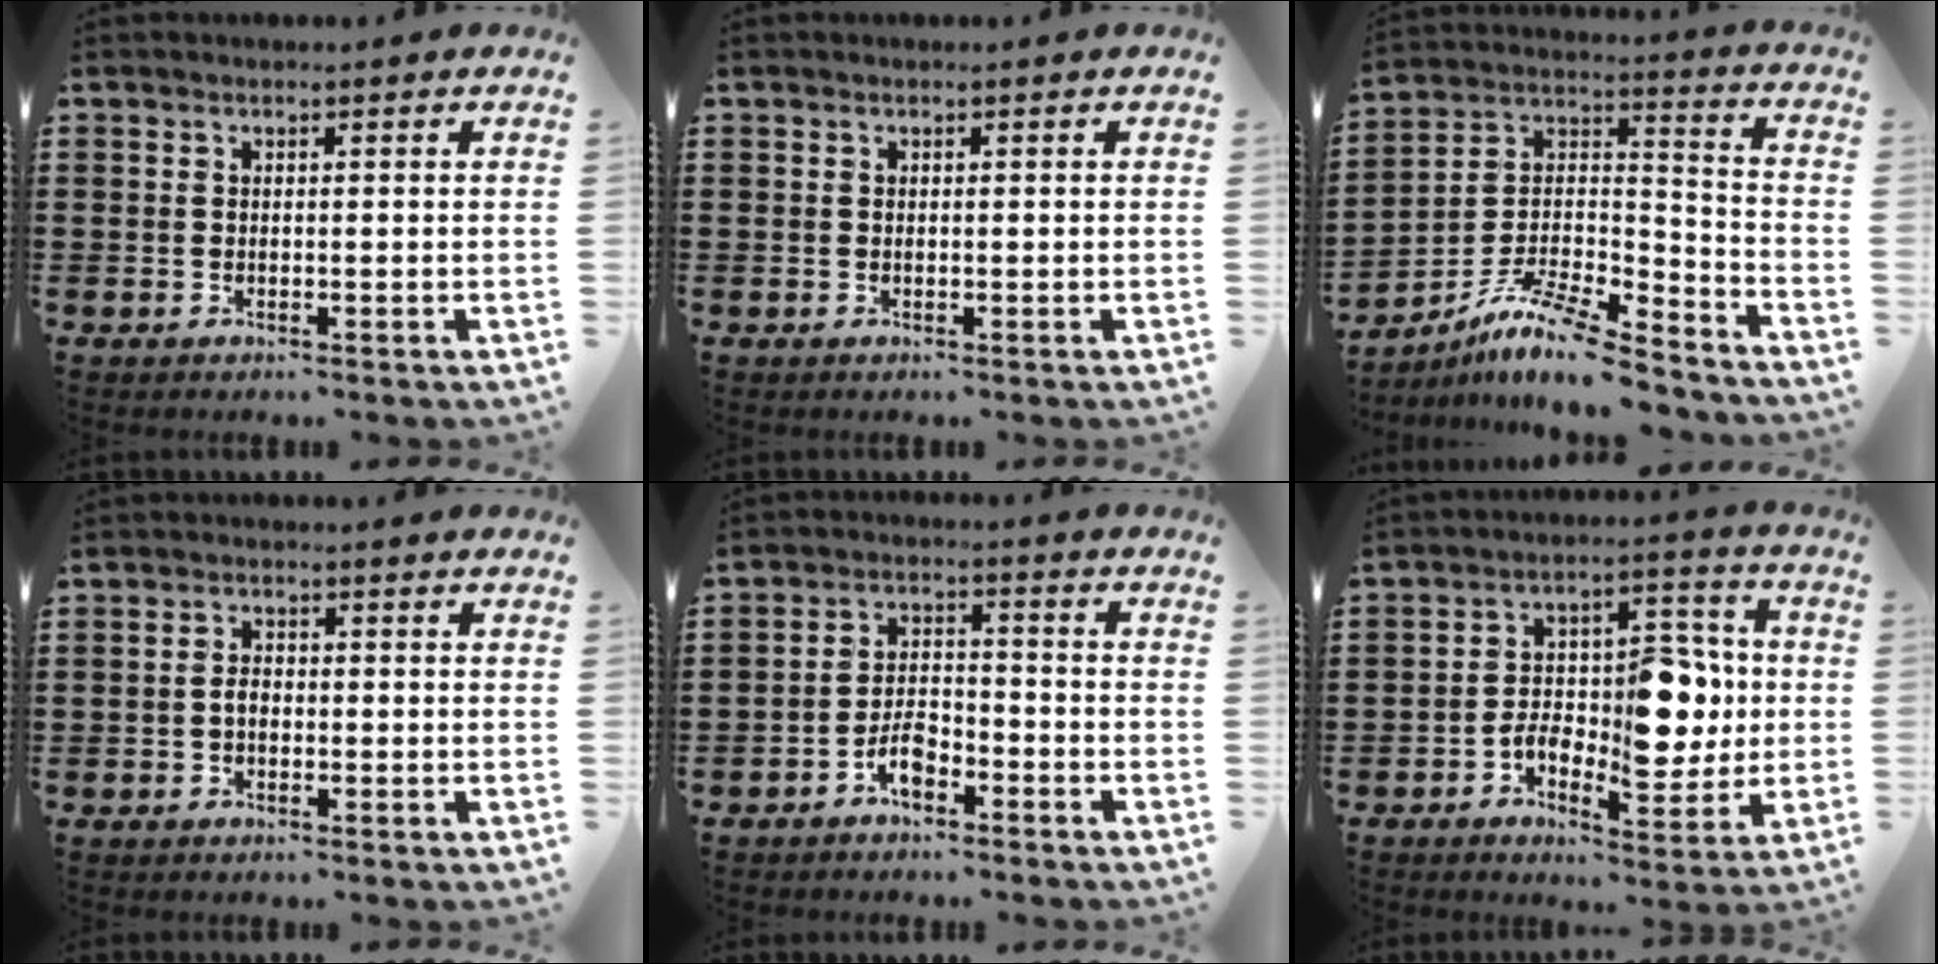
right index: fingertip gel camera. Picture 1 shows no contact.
{"total": 0.0}
{"total": 10.2, "force": [-8.6, 1.7, 5.1], "torque": [-0.101, 0.018, -0.176]}
{"total": 1.7, "force": [-0.4, 1.0, 1.4], "torque": [-0.034, 0.000, -0.011]}
{"total": 4.5, "force": [-2.8, 2.1, 2.8], "torque": [-0.063, 0.005, -0.057]}
{"total": 11.4, "force": [-1.5, 6.5, 9.2], "torque": [-0.139, 0.008, -0.024]}